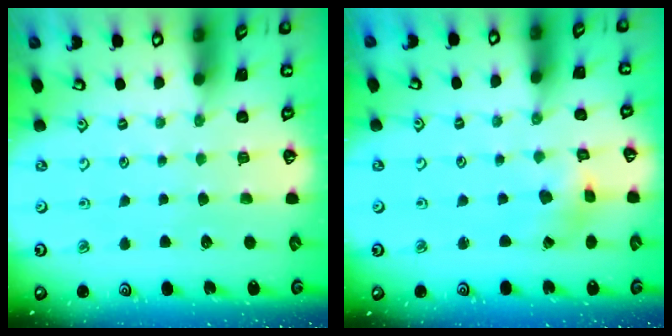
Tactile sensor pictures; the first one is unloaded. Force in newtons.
{"total": 3.5, "press": 3.5, "slide": 0.8}